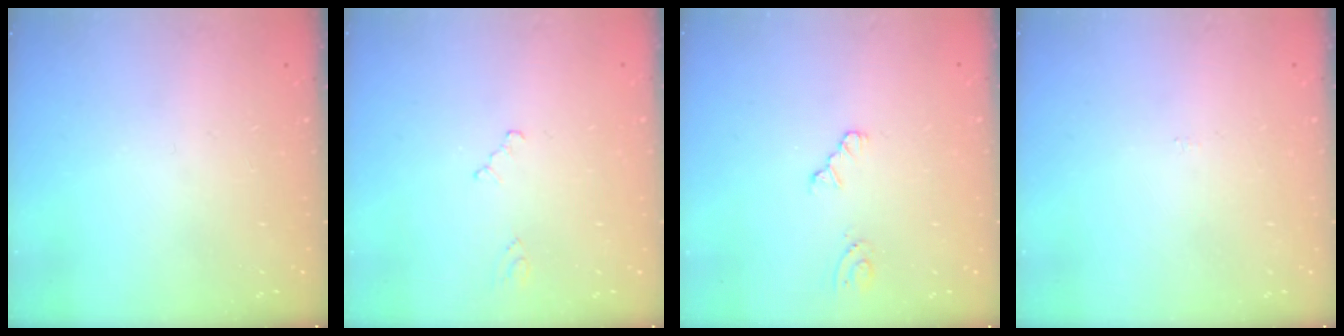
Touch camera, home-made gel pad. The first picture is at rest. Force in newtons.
{"total": 0.8, "press": 0.8, "slide": 0.2}
{"total": 2.2, "press": 2.2, "slide": 0.3}
{"total": 0.0}